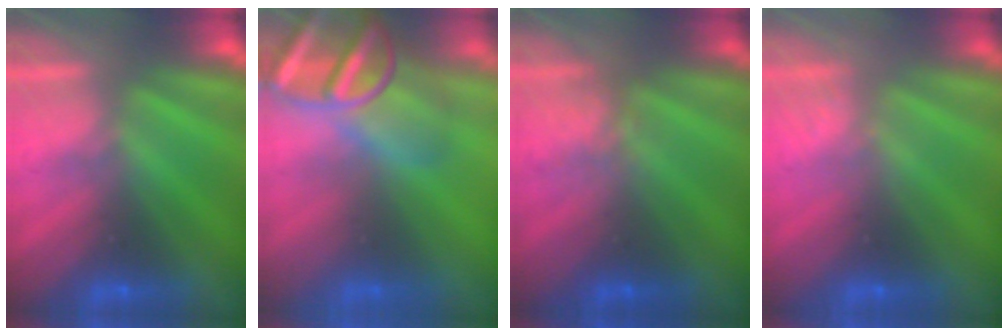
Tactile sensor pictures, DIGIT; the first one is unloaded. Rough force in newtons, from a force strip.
{"total": 9.0}
{"total": 1.8}
{"total": 1.6}